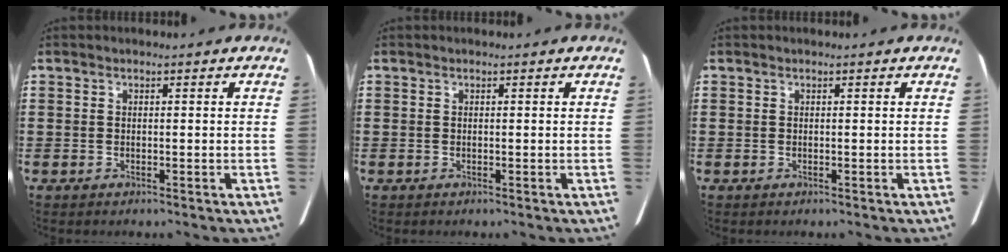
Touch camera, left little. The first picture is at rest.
{"total": 0.0}
{"total": 0.0}